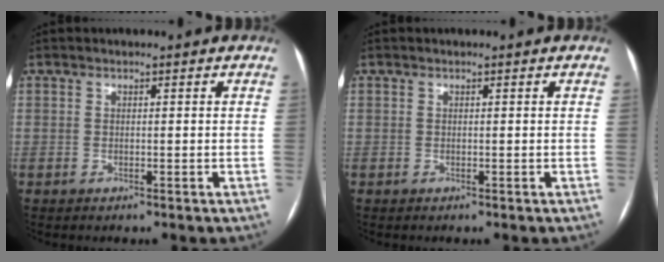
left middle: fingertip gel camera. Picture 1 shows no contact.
{"total": 0.0}